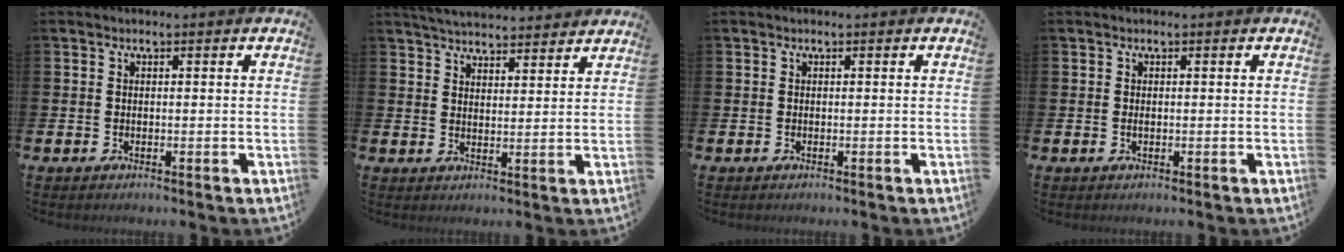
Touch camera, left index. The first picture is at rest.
{"total": 4.6, "force": [4.6, 0.5, 0.4], "torque": [-0.017, -0.027, 0.082]}
{"total": 0.0}
{"total": 0.5, "force": [0.0, 0.2, 0.5], "torque": [-0.011, 0.001, 0.000]}